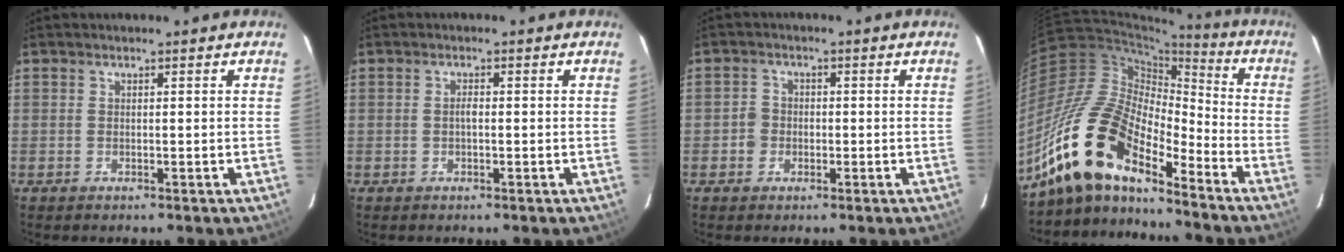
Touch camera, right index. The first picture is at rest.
{"total": 1.0, "force": [-0.2, 0.4, 0.8], "torque": [-0.016, 0.005, -0.005]}
{"total": 2.7, "force": [-1.0, 2.4, 0.5], "torque": [-0.010, 0.006, -0.020]}
{"total": 18.0, "force": [-13.9, 6.0, 9.7], "torque": [-0.178, -0.001, -0.279]}